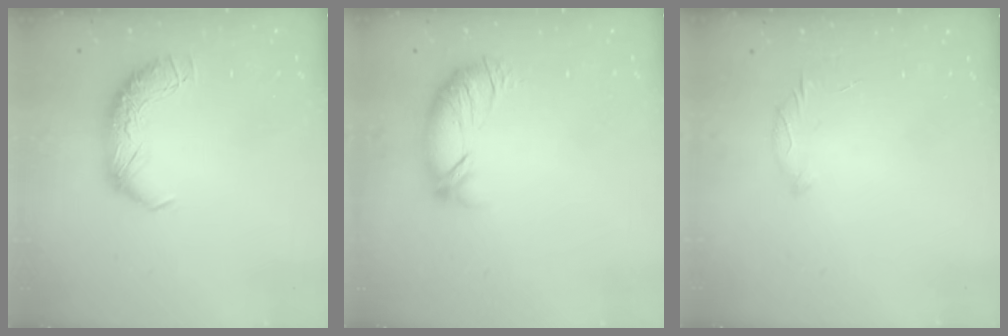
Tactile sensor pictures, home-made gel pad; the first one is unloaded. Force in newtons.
{"total": 4.2, "press": 3.7, "slide": 2.1}
{"total": 7.7, "press": 7.7, "slide": 0.6}